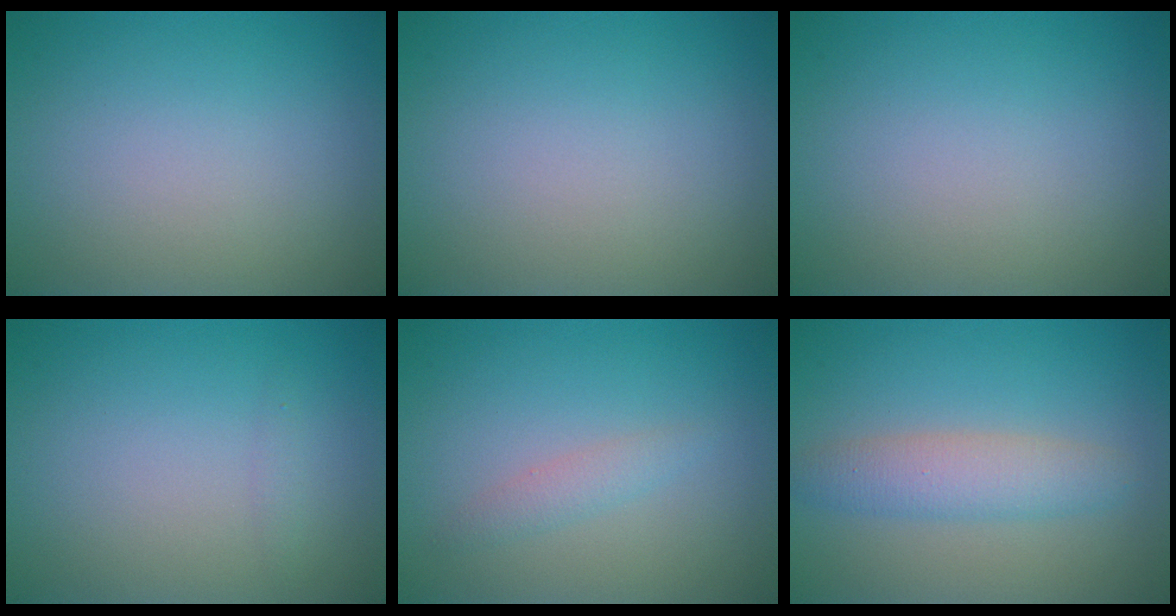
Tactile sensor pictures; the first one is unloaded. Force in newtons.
{"total": 0.0}
{"total": 0.0}
{"total": 0.6, "press": 0.6, "slide": 0.1}
{"total": 1.3, "press": 1.3, "slide": 0.0}
{"total": 3.4, "press": 3.4, "slide": 0.1}